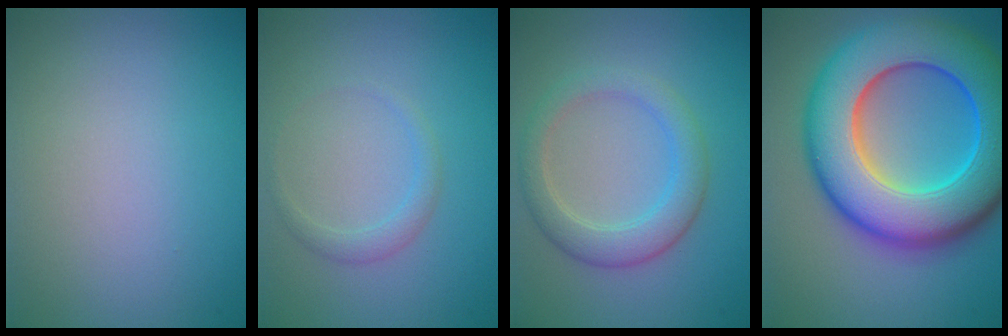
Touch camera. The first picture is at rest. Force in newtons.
{"total": 1.3, "press": 1.3, "slide": 0.0}
{"total": 3.7, "press": 3.7, "slide": 0.1}
{"total": 13.9, "press": 13.9, "slide": 0.2}